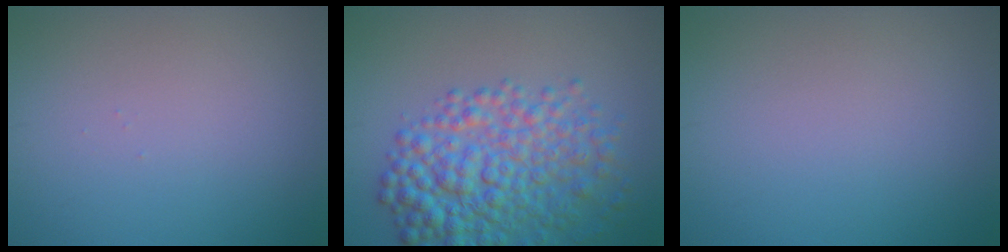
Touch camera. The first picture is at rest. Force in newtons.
{"total": 7.1, "press": 7.1, "slide": 0.3}
{"total": 0.0}